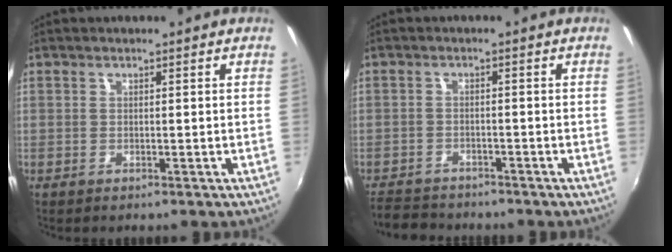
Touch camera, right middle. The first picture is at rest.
{"total": 6.4, "force": [-5.8, 2.2, 1.2], "torque": [-0.048, -0.005, -0.098]}